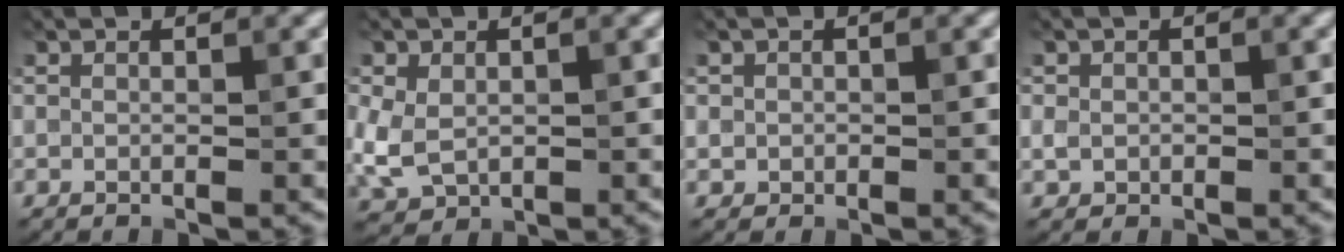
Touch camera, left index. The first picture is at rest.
{"total": 4.6, "force": [-0.5, 3.4, 3.0], "torque": [-0.074, -0.009, -0.006]}
{"total": 0.9, "force": [0.1, 0.9, 0.1], "torque": [0.008, -0.003, 0.000]}
{"total": 1.3, "force": [0.0, 1.1, 0.5], "torque": [-0.007, -0.002, -0.003]}